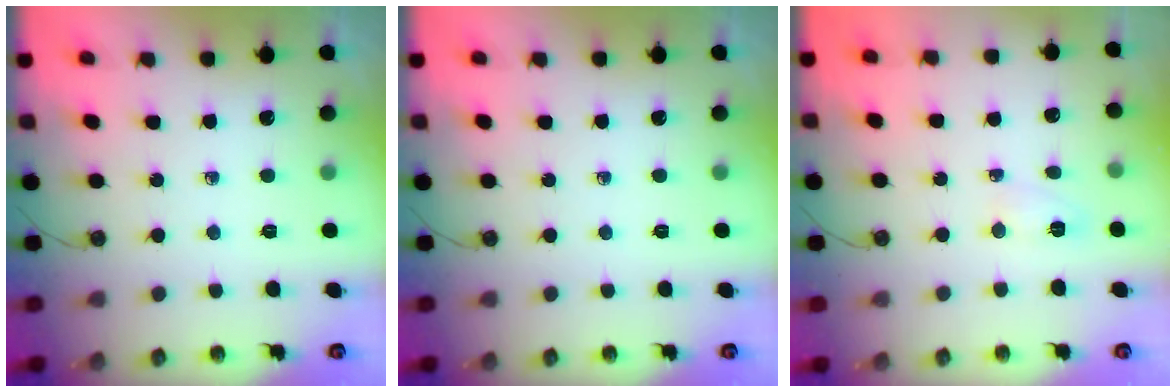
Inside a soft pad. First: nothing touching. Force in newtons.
{"total": 0.0}
{"total": 3.8, "press": 3.8, "slide": 0.7}